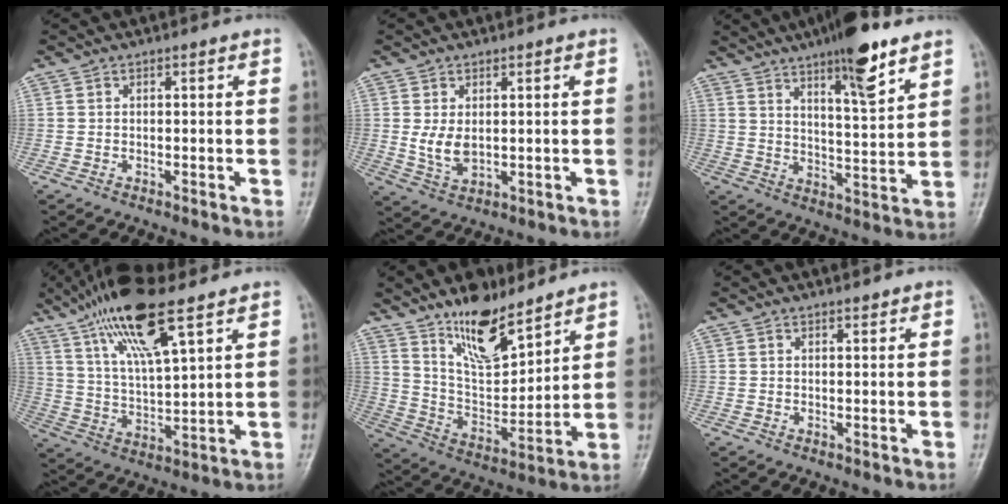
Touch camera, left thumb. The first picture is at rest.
{"total": 4.6, "force": [0.6, 2.8, 3.5], "torque": [-0.060, -0.011, 0.019]}
{"total": 12.6, "force": [8.2, 2.5, 9.2], "torque": [-0.132, -0.044, 0.129]}
{"total": 16.1, "force": [9.7, 4.1, 12.2], "torque": [-0.222, -0.030, 0.187]}
{"total": 11.4, "force": [8.2, 4.8, 6.3], "torque": [-0.081, -0.068, 0.153]}
{"total": 0.8, "force": [0.7, 0.2, 0.2], "torque": [-0.004, -0.006, 0.010]}